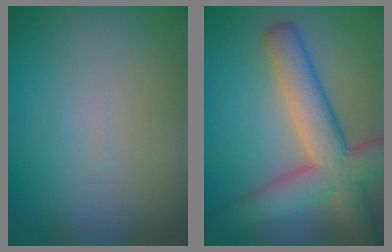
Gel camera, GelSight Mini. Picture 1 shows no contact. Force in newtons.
{"total": 7.8, "press": 7.8, "slide": 0.4}